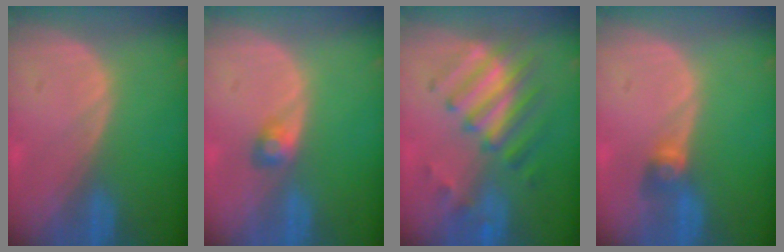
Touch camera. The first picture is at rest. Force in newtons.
{"total": 2.1, "press": 2.1, "slide": 0.2}
{"total": 8.0, "press": 7.7, "slide": 2.2}
{"total": 2.7, "press": 2.6, "slide": 0.5}